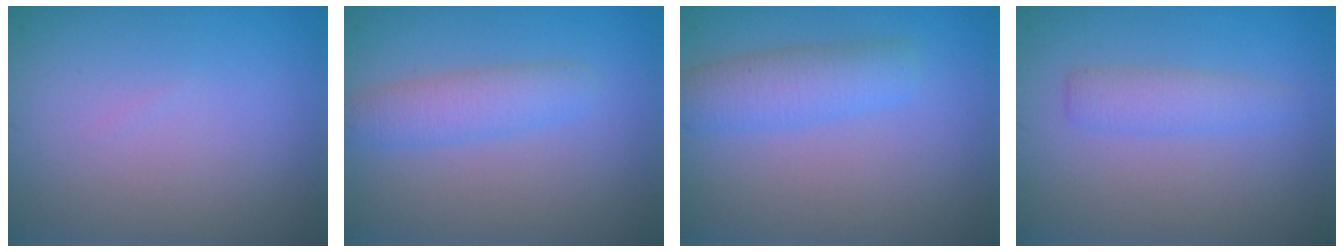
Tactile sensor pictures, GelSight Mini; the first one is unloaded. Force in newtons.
{"total": 3.0, "press": 3.0, "slide": 0.1}
{"total": 3.7, "press": 3.7, "slide": 0.2}
{"total": 2.1, "press": 2.1, "slide": 0.1}